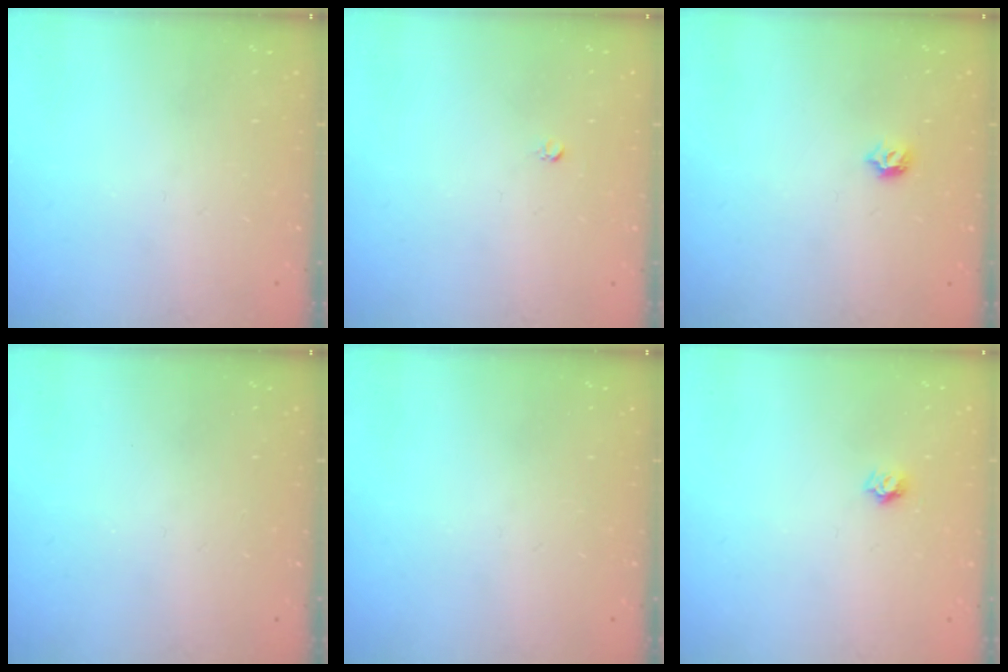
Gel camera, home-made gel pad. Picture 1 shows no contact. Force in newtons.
{"total": 2.5, "press": 2.5, "slide": 0.2}
{"total": 4.8, "press": 4.7, "slide": 1.0}
{"total": 0.0}
{"total": 0.0}
{"total": 3.7, "press": 3.6, "slide": 0.2}